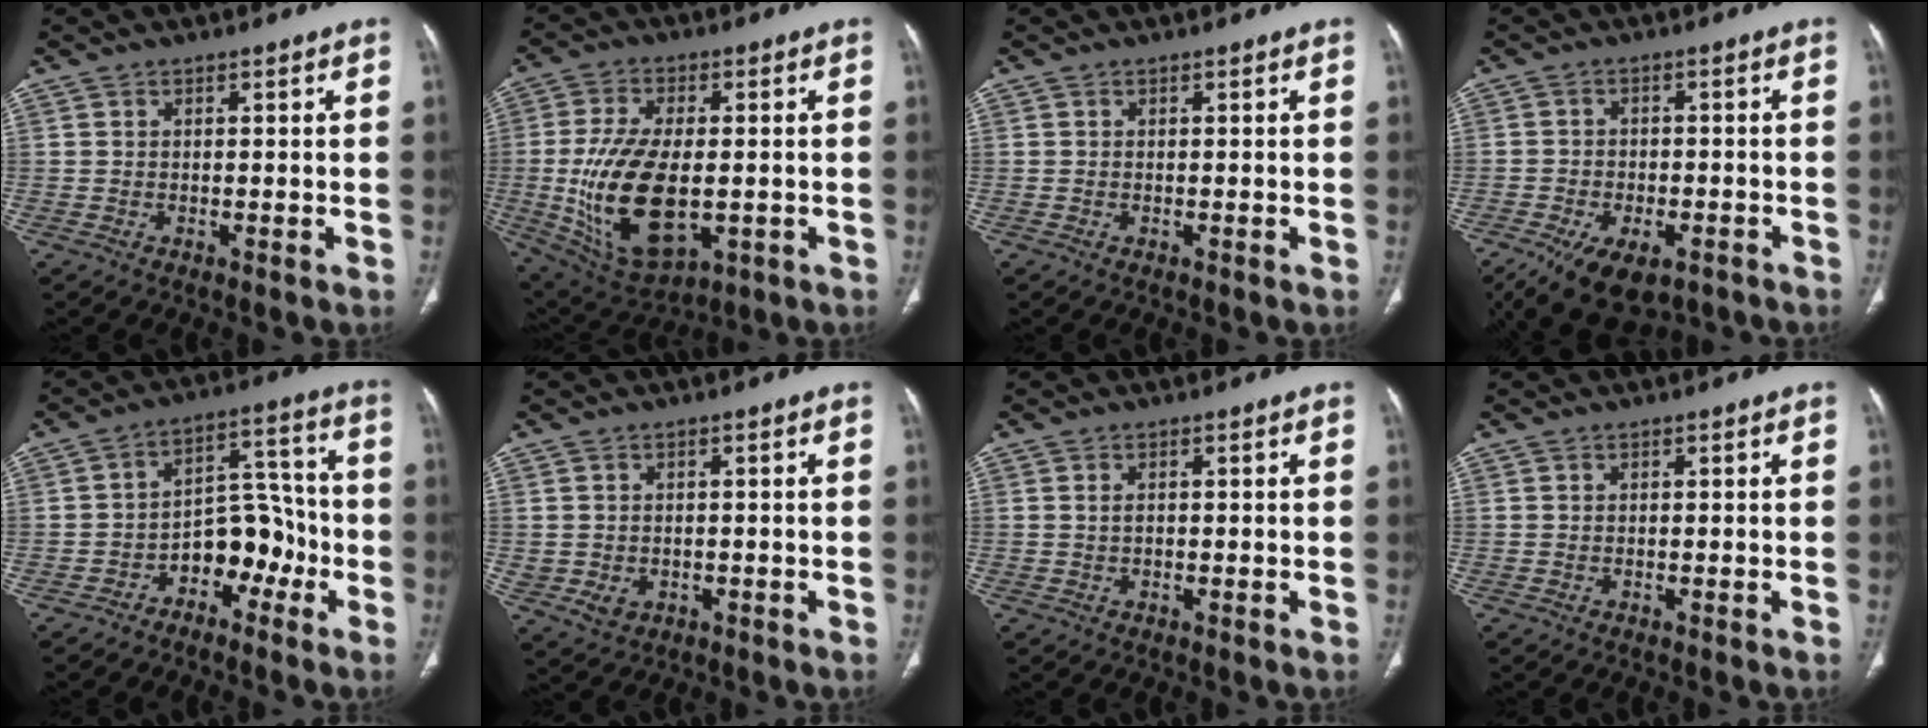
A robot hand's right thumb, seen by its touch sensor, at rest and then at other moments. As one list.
[{"total": 18.7, "force": [-2.4, 9.9, 15.7], "torque": [-0.294, -0.009, -0.020]}, {"total": 0.0}, {"total": 14.7, "force": [-8.9, 7.8, 8.7], "torque": [-0.167, 0.020, -0.132]}, {"total": 9.9, "force": [-4.5, 6.5, 6.0], "torque": [-0.046, 0.062, -0.073]}, {"total": 3.8, "force": [-0.8, 3.2, 1.9], "torque": [-0.025, 0.002, -0.001]}, {"total": 1.0, "force": [0.1, 0.6, 0.8], "torque": [-0.017, 0.003, 0.004]}, {"total": 0.0}]